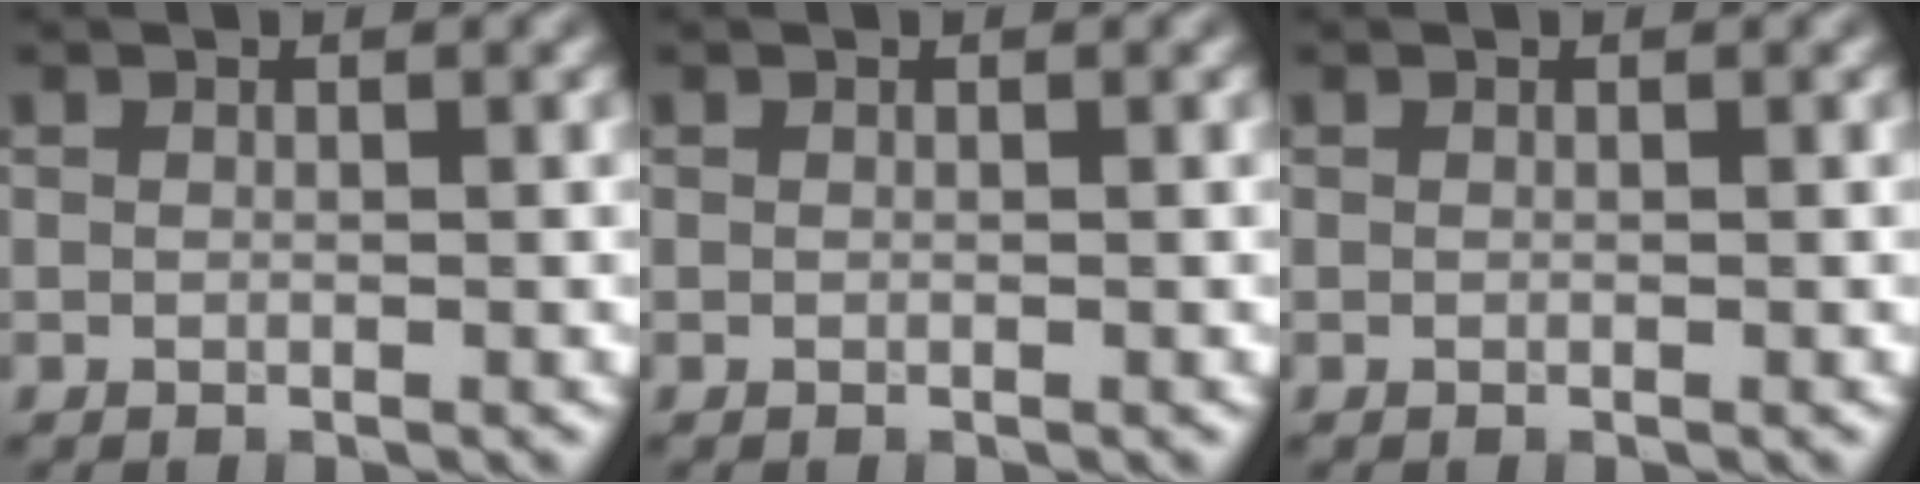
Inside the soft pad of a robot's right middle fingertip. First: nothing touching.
{"total": 0.0}
{"total": 0.0}